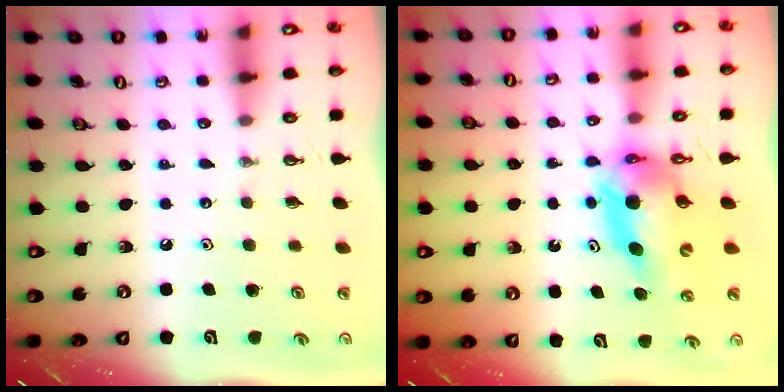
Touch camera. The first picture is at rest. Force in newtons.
{"total": 11.2, "press": 11.1, "slide": 1.1}